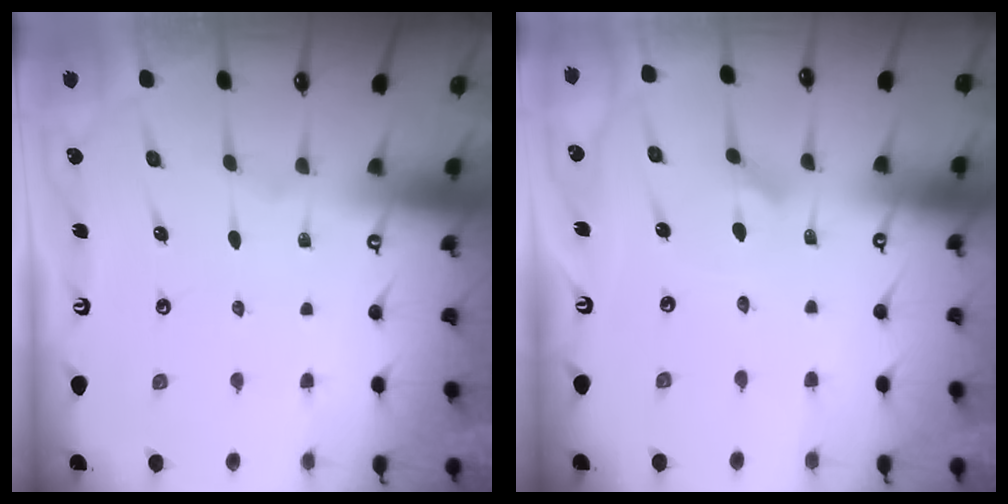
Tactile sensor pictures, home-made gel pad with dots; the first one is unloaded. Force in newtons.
{"total": 2.9, "press": 2.9, "slide": 0.3}